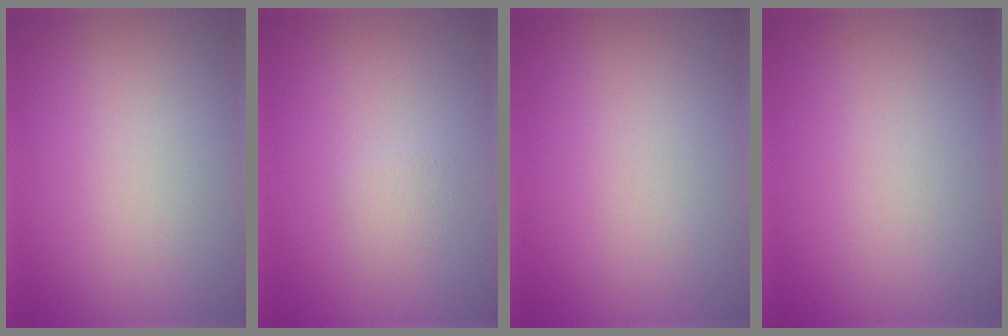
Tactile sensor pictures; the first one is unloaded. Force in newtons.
{"total": 1.1, "press": 1.0, "slide": 0.1}
{"total": 0.0}
{"total": 0.0}